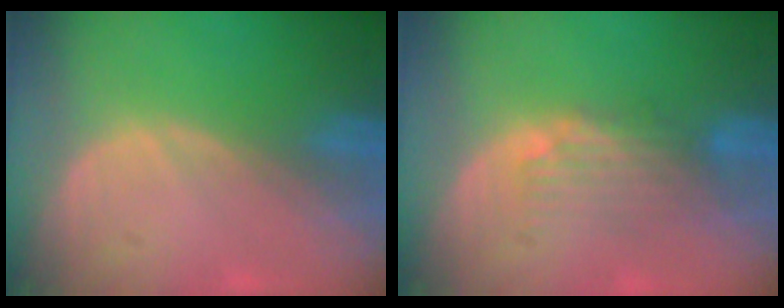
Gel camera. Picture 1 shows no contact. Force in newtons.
{"total": 4.5, "press": 3.8, "slide": 2.3}